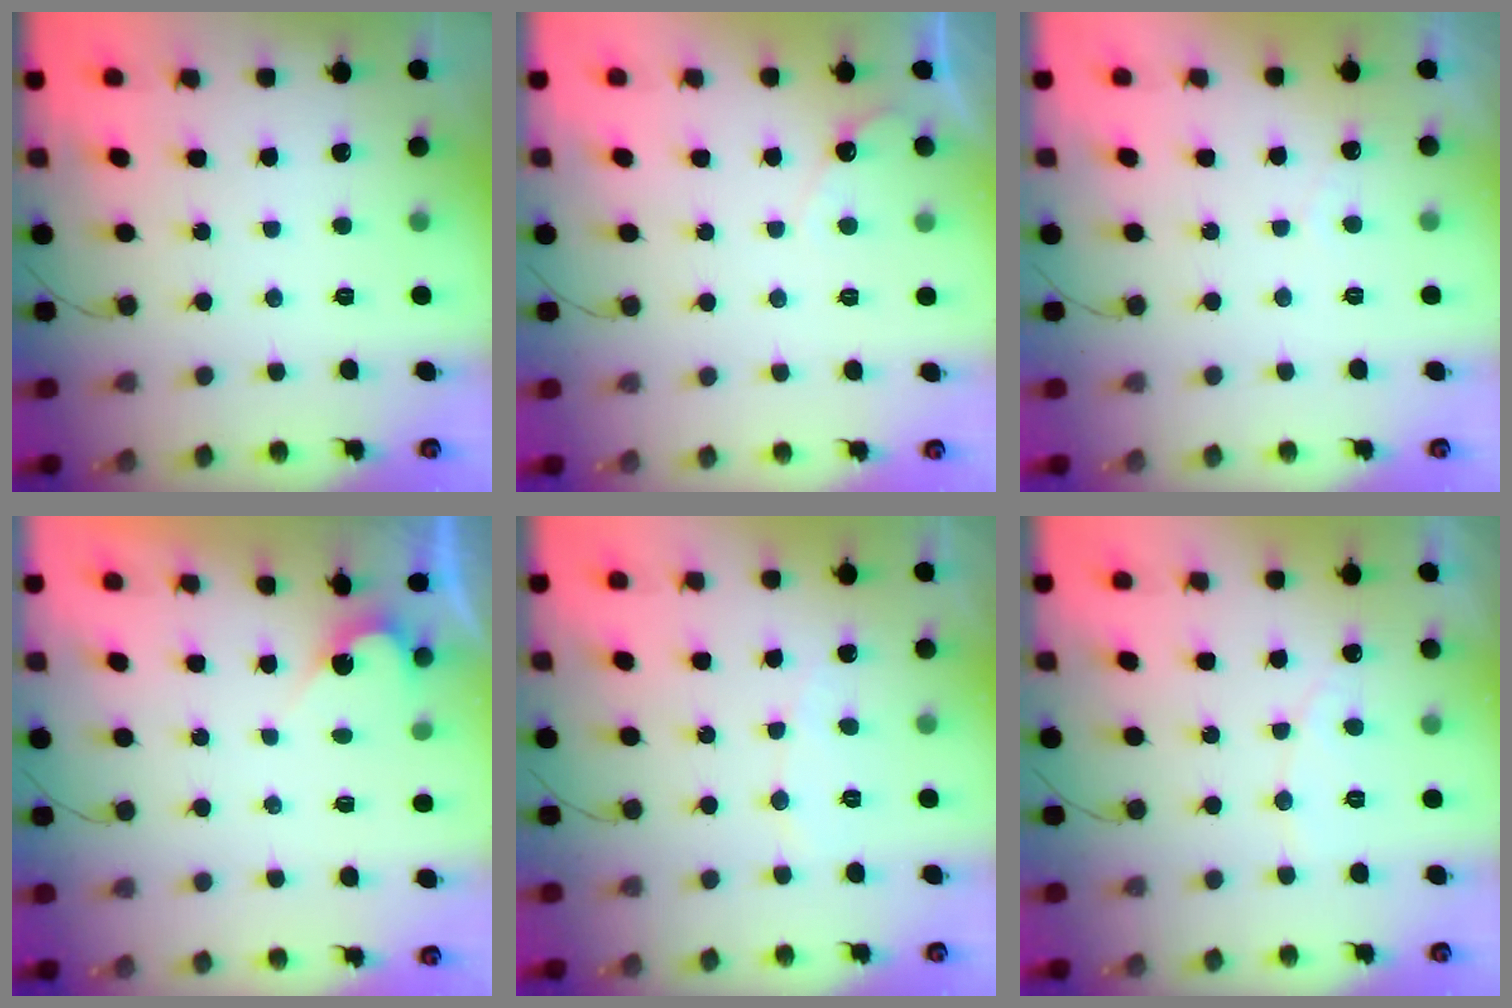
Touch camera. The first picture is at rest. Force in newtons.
{"total": 3.4, "press": 3.4, "slide": 0.2}
{"total": 2.2, "press": 2.2, "slide": 0.1}
{"total": 2.7, "press": 2.7, "slide": 0.1}
{"total": 3.0, "press": 2.9, "slide": 0.3}
{"total": 4.1, "press": 4.1, "slide": 0.3}